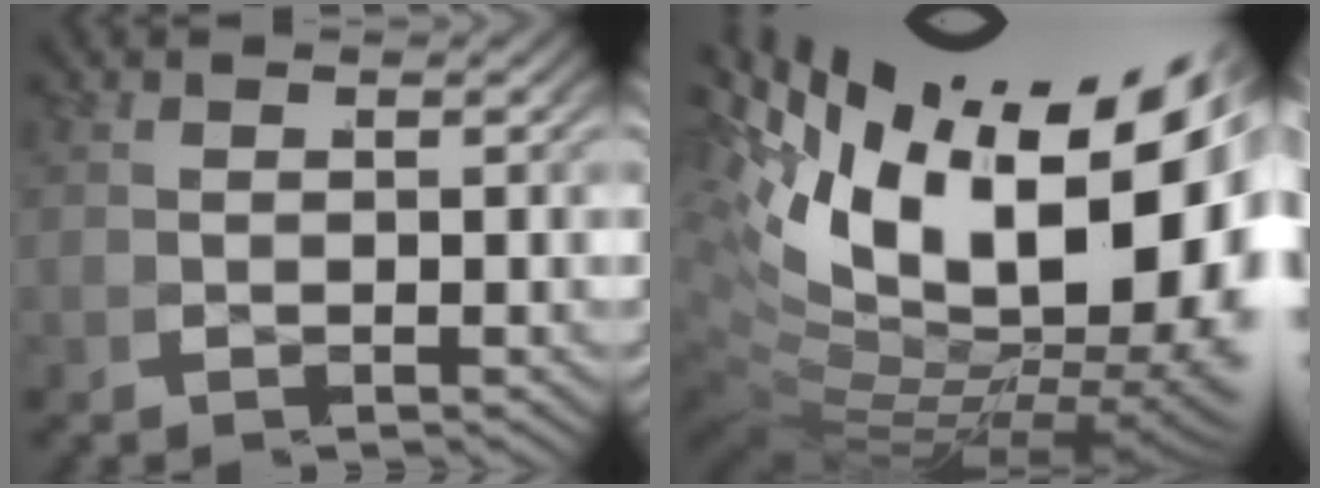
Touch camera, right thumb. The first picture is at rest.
{"total": 23.5, "force": [0.0, 14.6, 18.4], "torque": [-0.297, -0.075, 0.042]}